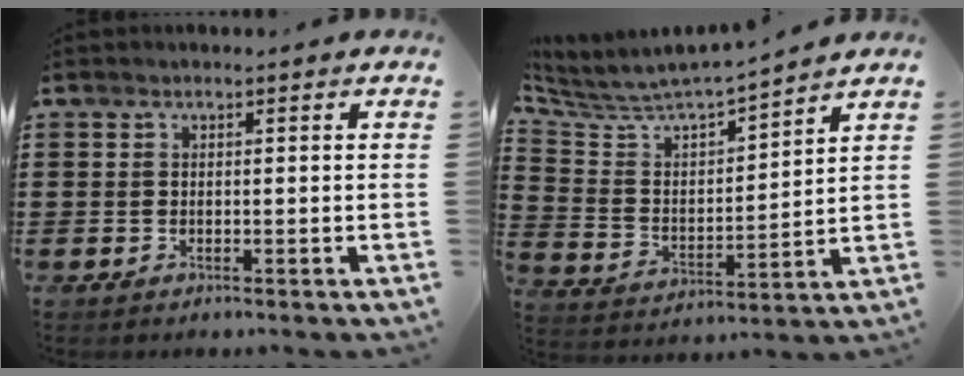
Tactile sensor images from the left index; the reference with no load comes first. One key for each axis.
{"total": 5.1, "fx": 4.9, "fy": 0.9, "fz": 1.1, "tx": -0.051, "ty": -0.043, "tz": 0.076}